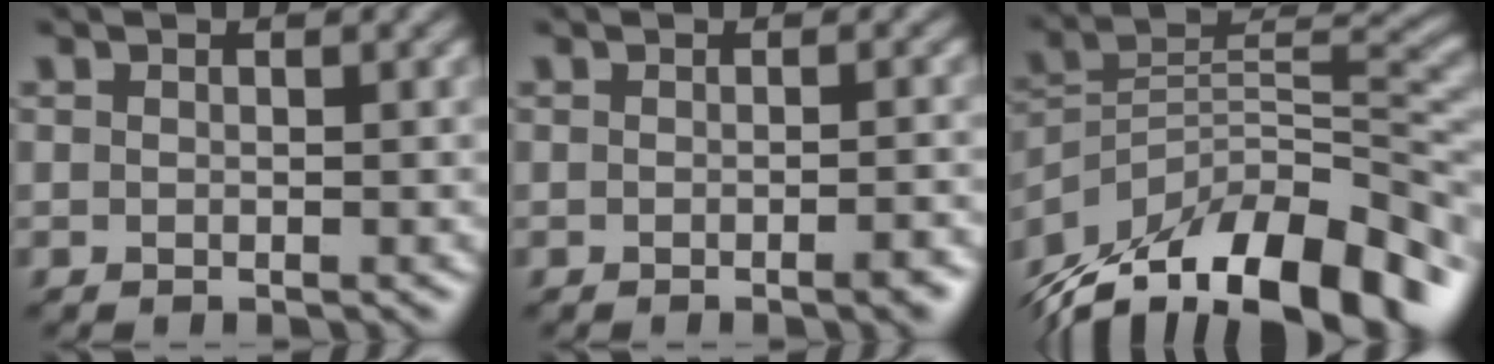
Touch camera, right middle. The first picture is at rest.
{"total": 2.5, "force": [-1.4, 0.5, 2.0], "torque": [-0.022, 0.008, -0.020]}
{"total": 14.2, "force": [-10.1, 6.1, 7.8], "torque": [-0.158, 0.024, -0.171]}